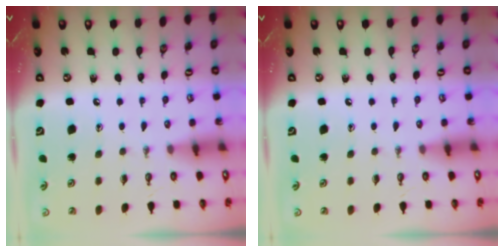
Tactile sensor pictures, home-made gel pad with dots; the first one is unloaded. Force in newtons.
{"total": 0.0}